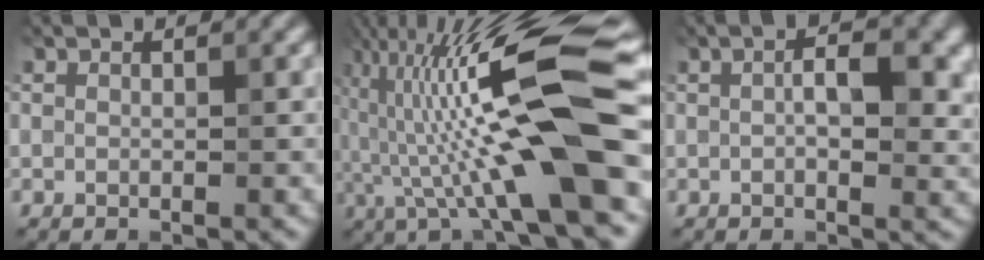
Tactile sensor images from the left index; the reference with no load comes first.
{"total": 13.6, "force": [0.0, 1.9, 13.5], "torque": [-0.239, 0.033, 0.002]}
{"total": 4.9, "force": [0.7, 2.3, 4.3], "torque": [-0.065, 0.006, 0.009]}